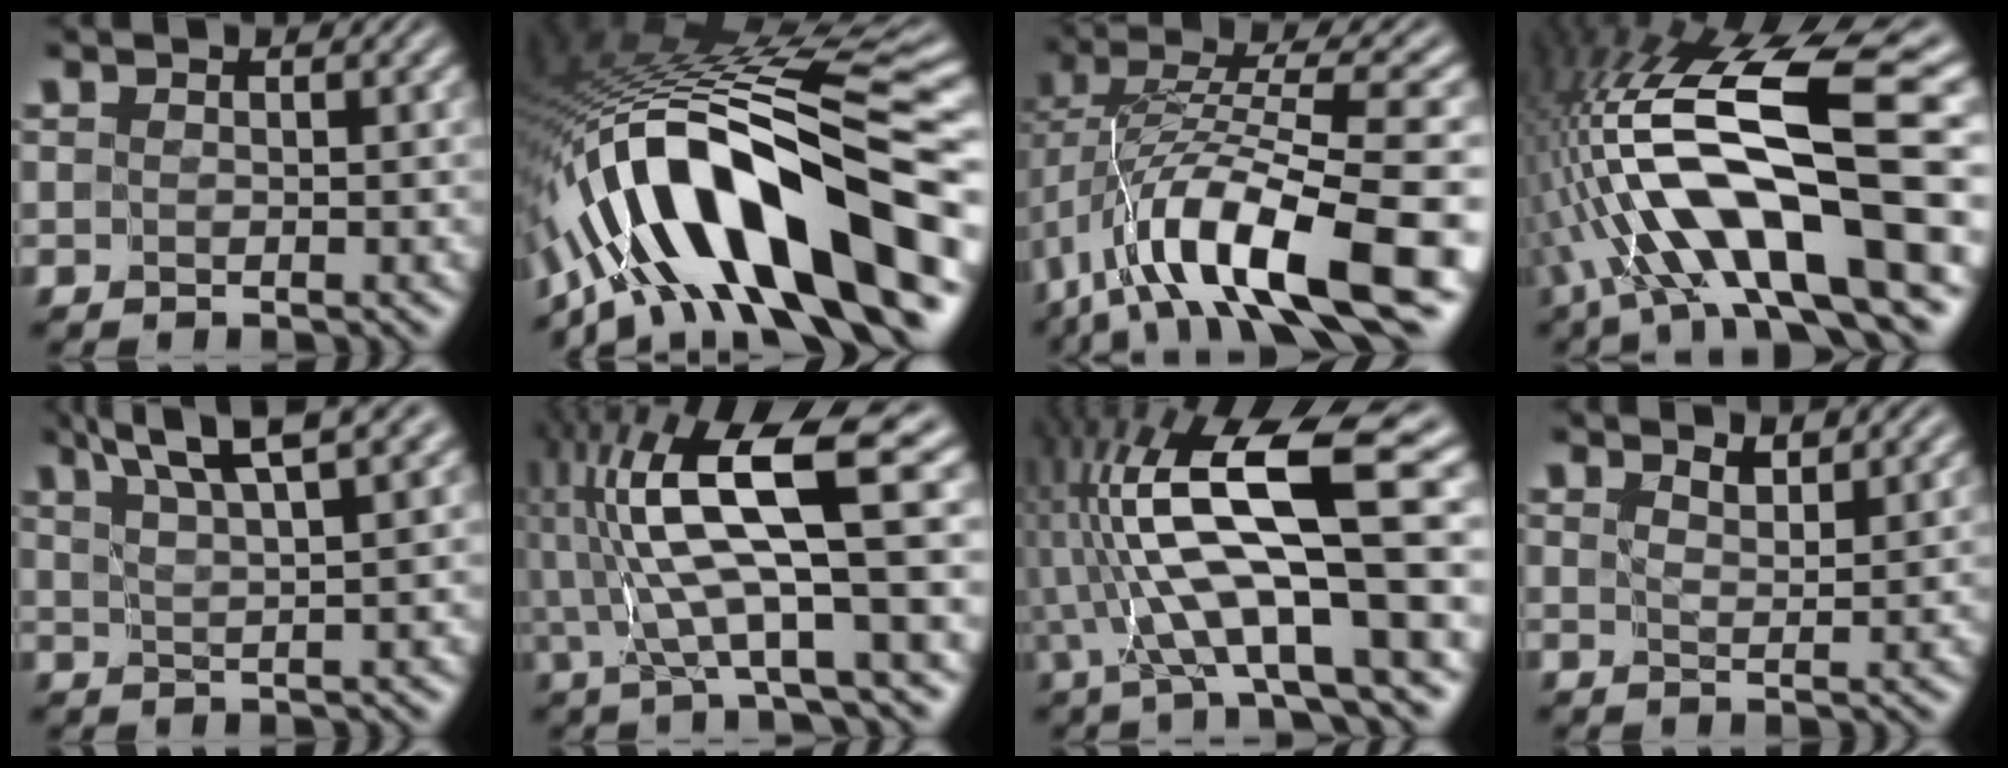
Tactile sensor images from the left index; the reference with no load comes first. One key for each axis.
{"total": 15.7, "fx": -6.4, "fy": 4.9, "fz": 13.4, "tx": -0.209, "ty": 0.036, "tz": -0.110}
{"total": 11.9, "fx": -4.1, "fy": 3.7, "fz": 10.5, "tx": -0.193, "ty": 0.017, "tz": -0.067}
{"total": 14.2, "fx": -3.3, "fy": 2.9, "fz": 13.5, "tx": -0.249, "ty": 0.032, "tz": -0.049}
{"total": 6.1, "fx": 4.4, "fy": 0.6, "fz": 4.2, "tx": -0.059, "ty": 0.019, "tz": 0.070}
{"total": 10.8, "fx": 2.4, "fy": 1.7, "fz": 10.4, "tx": -0.179, "ty": 0.014, "tz": 0.051}
{"total": 12.7, "fx": 1.1, "fy": 2.1, "fz": 12.5, "tx": -0.221, "ty": 0.020, "tz": 0.027}
{"total": 2.1, "fx": 1.9, "fy": 0.0, "fz": 0.7, "tx": -0.012, "ty": -0.007, "tz": 0.036}